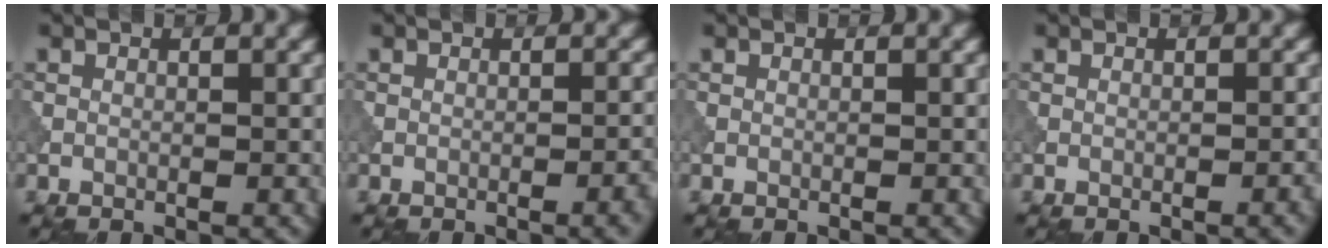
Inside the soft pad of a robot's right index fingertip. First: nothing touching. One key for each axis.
{"total": 2.2, "fx": -0.8, "fy": 0.5, "fz": 1.9, "tx": -0.019, "ty": 0.005, "tz": -0.012}
{"total": 0.0}
{"total": 1.2, "fx": -0.5, "fy": 0.2, "fz": 1.1, "tx": -0.011, "ty": 0.002, "tz": -0.008}